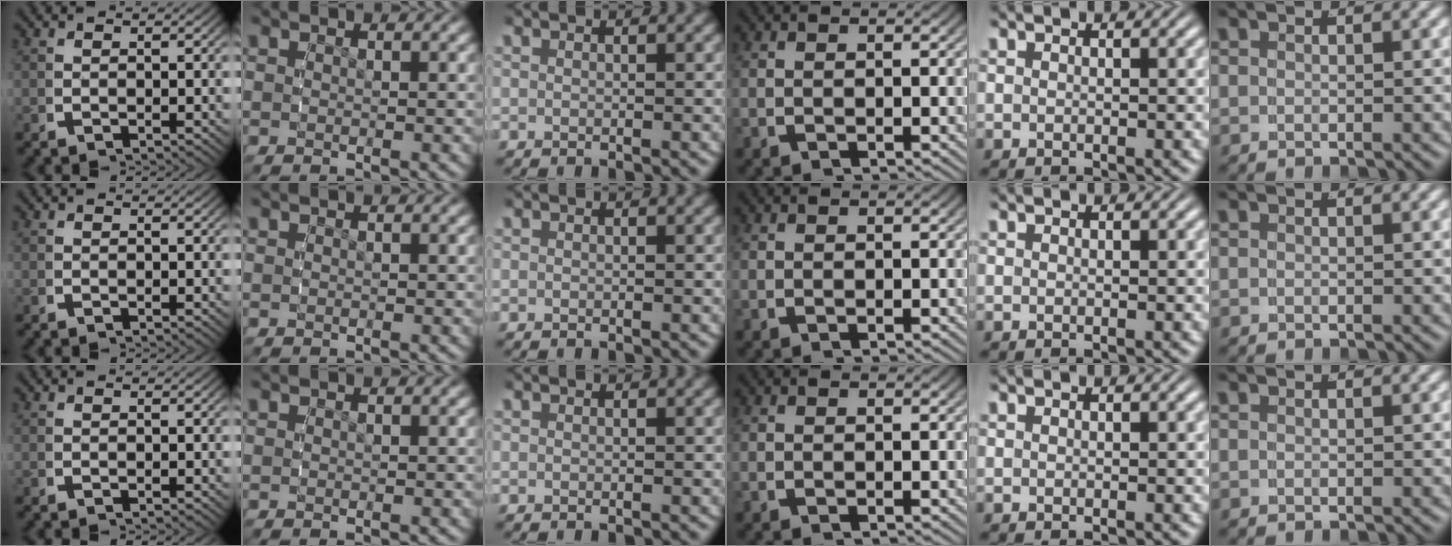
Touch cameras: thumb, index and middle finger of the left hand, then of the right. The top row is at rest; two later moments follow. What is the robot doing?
{"motion": "reach", "object": "pen bag"}